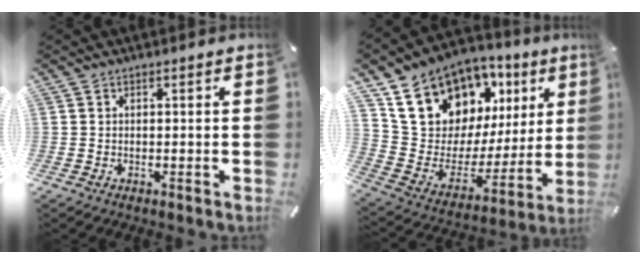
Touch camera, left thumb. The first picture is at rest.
{"total": 17.5, "force": [11.9, 11.3, 6.3], "torque": [-0.114, -0.092, 0.230]}